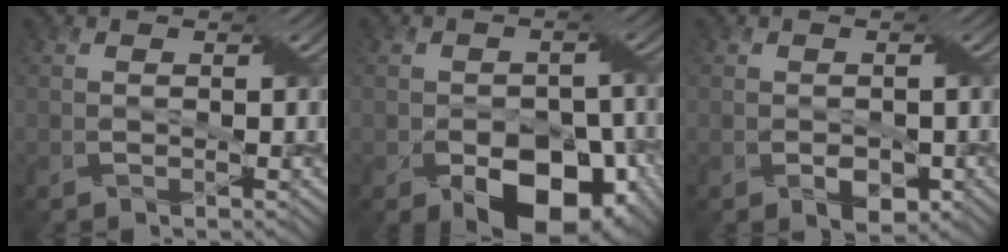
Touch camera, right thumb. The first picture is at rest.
{"total": 11.8, "force": [-5.7, 7.2, 7.4], "torque": [-0.111, -0.023, -0.081]}
{"total": 2.3, "force": [-0.9, 1.6, 1.5], "torque": [-0.027, -0.008, -0.011]}